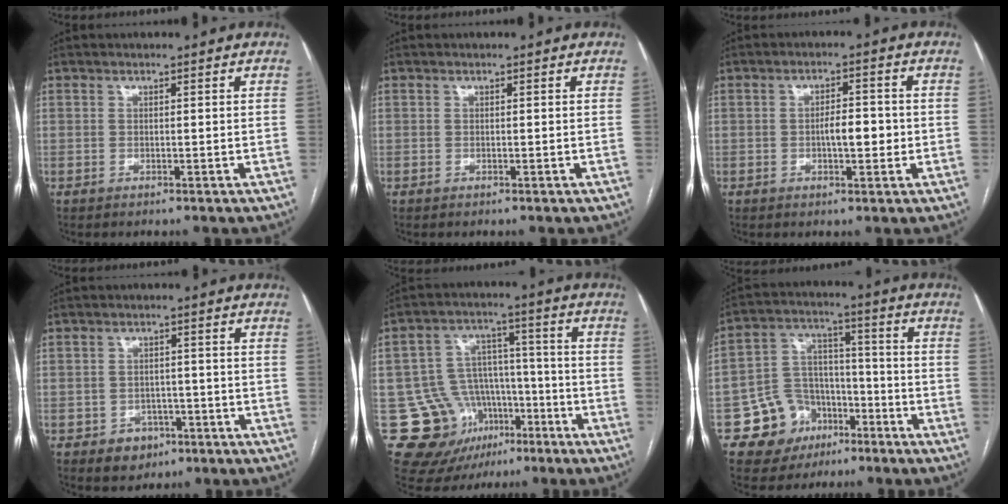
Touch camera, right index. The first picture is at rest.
{"total": 0.0}
{"total": 4.3, "force": [-0.6, 1.5, 4.0], "torque": [-0.064, 0.004, -0.008]}
{"total": 4.5, "force": [-2.2, 3.8, 1.2], "torque": [-0.007, 0.011, -0.023]}
{"total": 14.4, "force": [-6.5, 11.9, 4.7], "torque": [-0.078, 0.066, -0.085]}
{"total": 11.0, "force": [-5.6, 9.2, 2.5], "torque": [-0.034, 0.052, -0.081]}